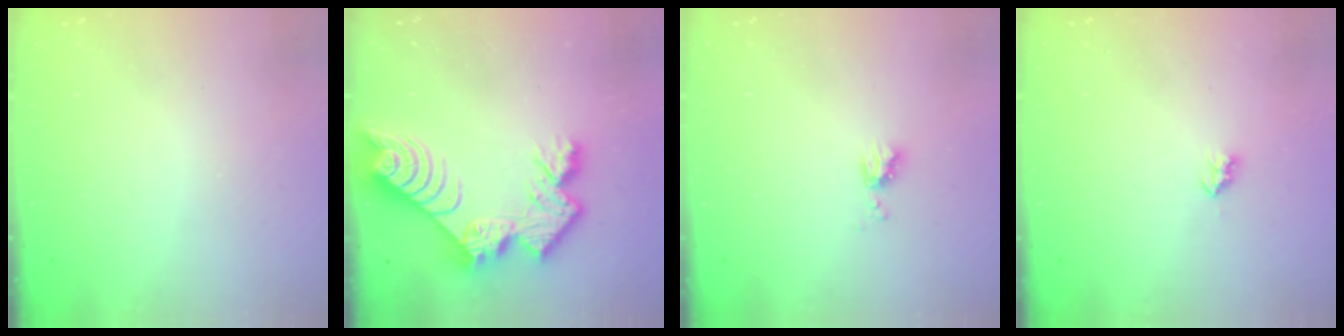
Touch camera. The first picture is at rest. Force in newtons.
{"total": 13.8, "press": 13.8, "slide": 1.1}
{"total": 4.9, "press": 4.8, "slide": 0.8}
{"total": 2.6, "press": 2.5, "slide": 0.4}